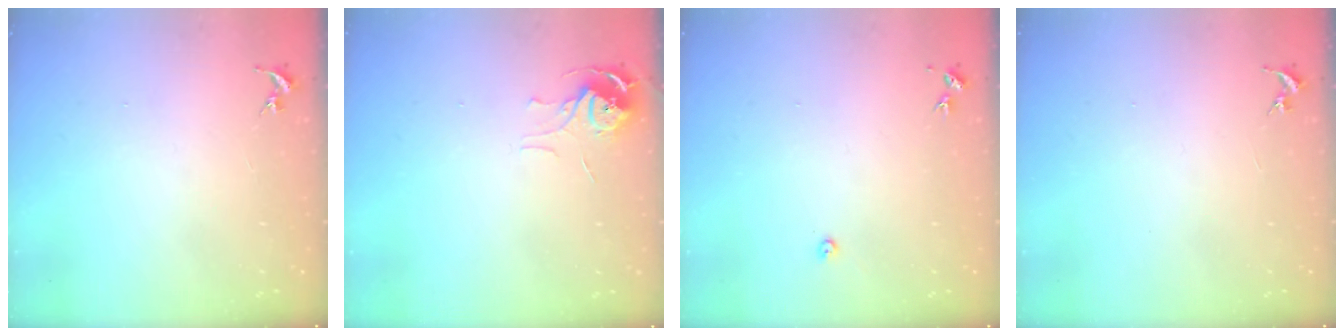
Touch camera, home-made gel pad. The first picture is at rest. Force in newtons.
{"total": 6.2, "press": 6.1, "slide": 0.5}
{"total": 2.2, "press": 2.2, "slide": 0.3}
{"total": 0.0}